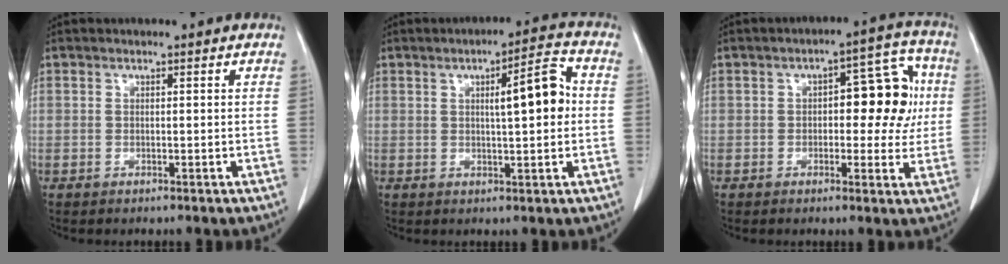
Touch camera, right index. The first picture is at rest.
{"total": 6.9, "force": [0.6, 0.7, 6.8], "torque": [-0.100, 0.014, 0.005]}
{"total": 10.2, "force": [0.9, 4.5, 9.0], "torque": [-0.099, 0.035, 0.012]}